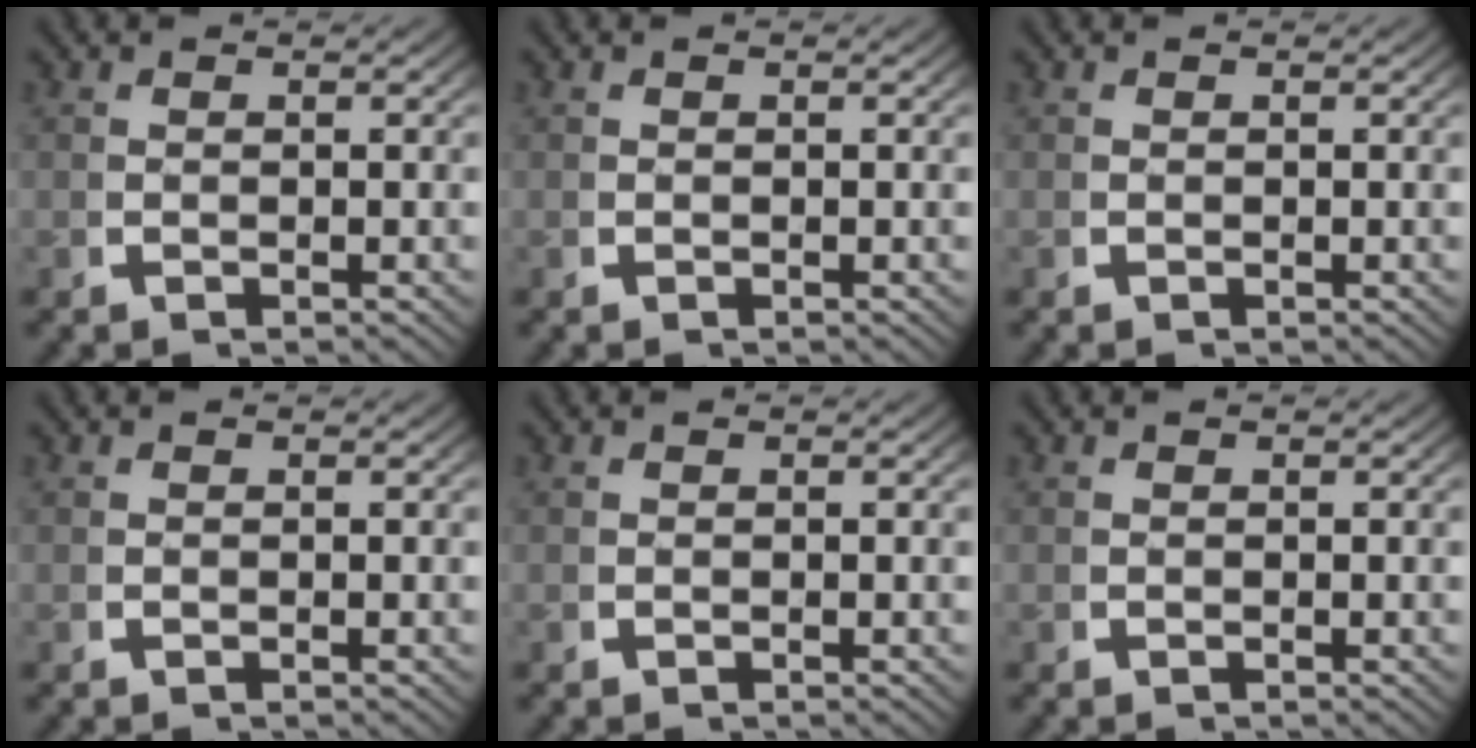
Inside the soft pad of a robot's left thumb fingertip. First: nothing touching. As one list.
[{"total": 0.0}, {"total": 0.0}, {"total": 0.0}, {"total": 0.0}, {"total": 0.0}]